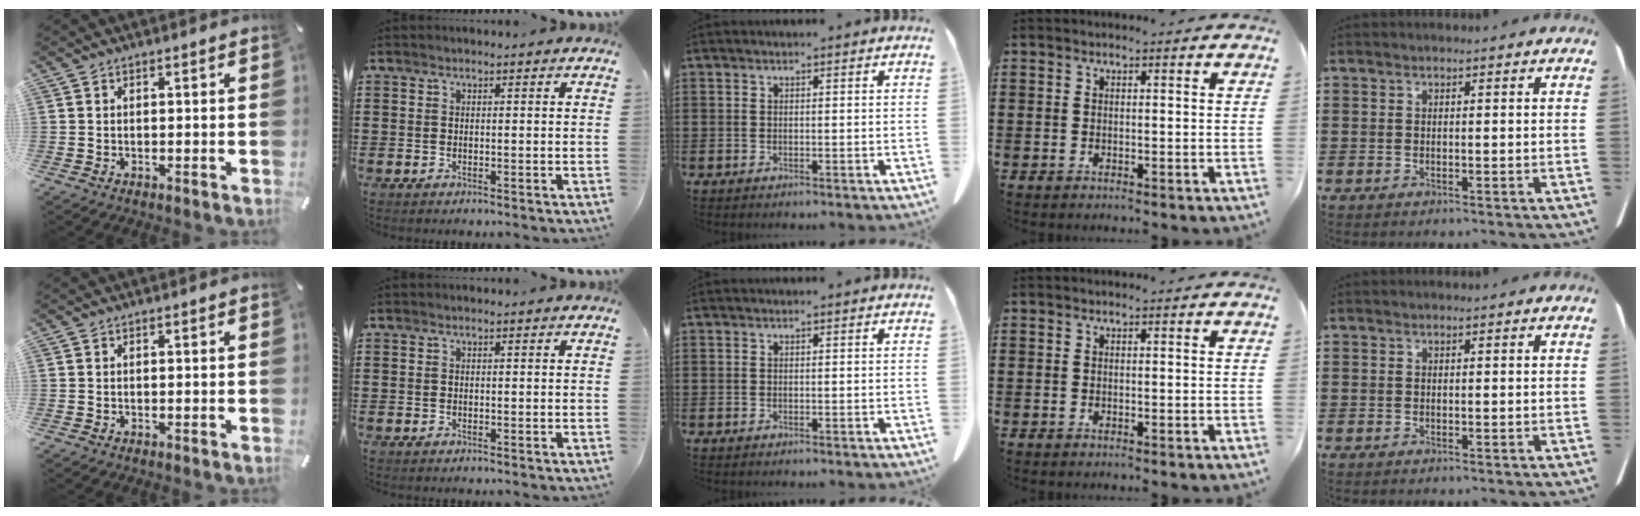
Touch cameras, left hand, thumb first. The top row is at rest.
{}